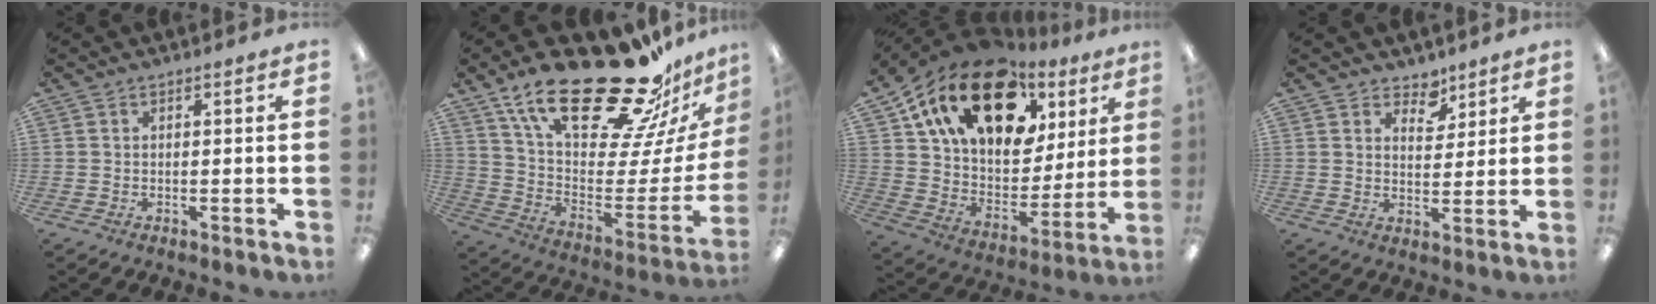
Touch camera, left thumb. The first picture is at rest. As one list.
[{"total": 30.0, "force": [20.5, 10.6, 19.2], "torque": [-0.294, -0.137, 0.361]}, {"total": 22.0, "force": [12.8, 12.5, 12.8], "torque": [-0.224, -0.063, 0.229]}, {"total": 5.5, "force": [4.4, 3.1, 1.1], "torque": [-0.006, -0.026, 0.077]}]